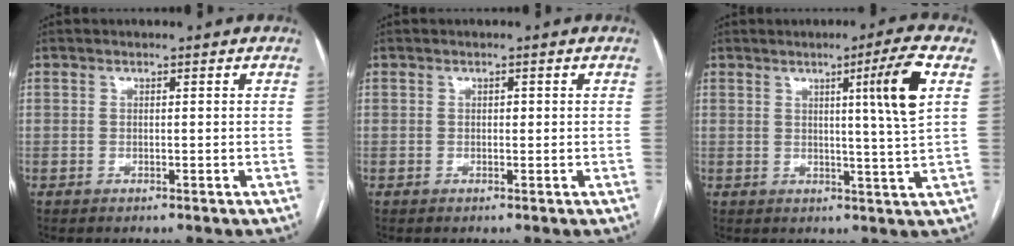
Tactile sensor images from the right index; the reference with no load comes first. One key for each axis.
{"total": 0.6, "fx": 0.1, "fy": 0.4, "fz": 0.4, "tx": -0.006, "ty": 0.001, "tz": 0.001}
{"total": 8.0, "fx": 2.5, "fy": -2.0, "fz": 7.3, "tx": -0.112, "ty": -0.010, "tz": 0.041}